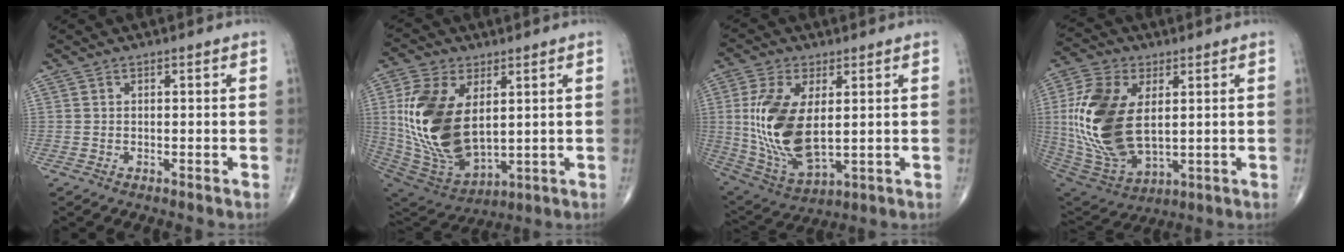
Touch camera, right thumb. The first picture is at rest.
{"total": 21.2, "force": [3.3, 12.3, 17.0], "torque": [-0.331, -0.027, 0.076]}
{"total": 16.8, "force": [1.7, 8.4, 14.5], "torque": [-0.294, -0.016, 0.047]}
{"total": 21.3, "force": [2.5, 12.2, 17.2], "torque": [-0.355, -0.019, 0.055]}